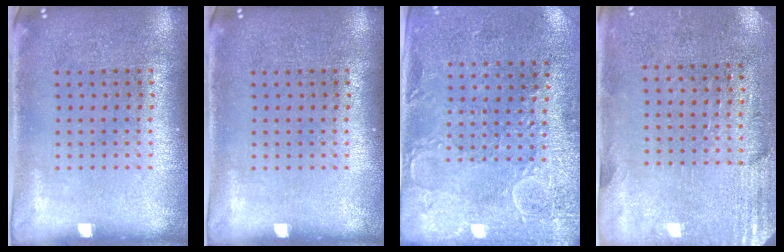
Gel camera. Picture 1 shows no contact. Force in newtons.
{"total": 0.0}
{"total": 2.9, "press": 2.5, "slide": 1.5}
{"total": 2.8, "press": 2.5, "slide": 1.4}